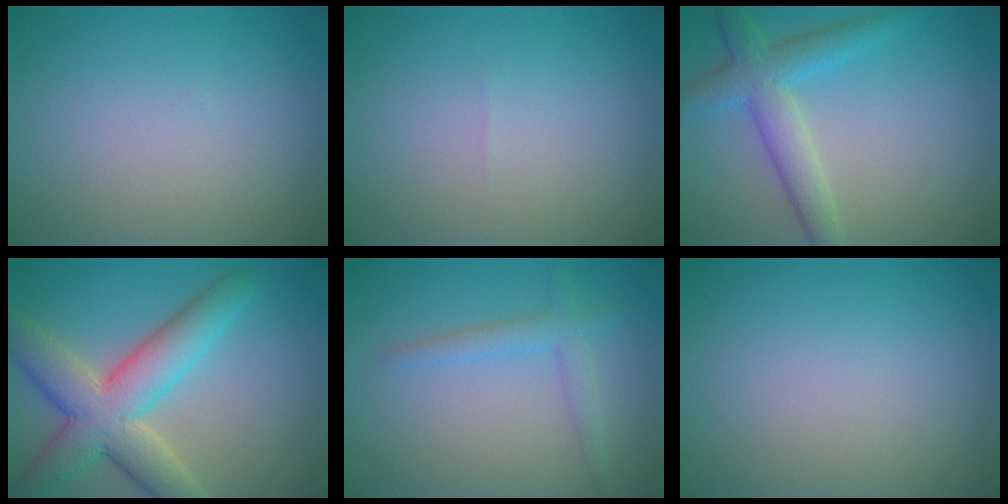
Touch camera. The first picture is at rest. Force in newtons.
{"total": 0.0}
{"total": 4.5, "press": 4.5, "slide": 0.2}
{"total": 8.1, "press": 8.1, "slide": 0.5}
{"total": 3.0, "press": 3.0, "slide": 0.2}
{"total": 0.0}